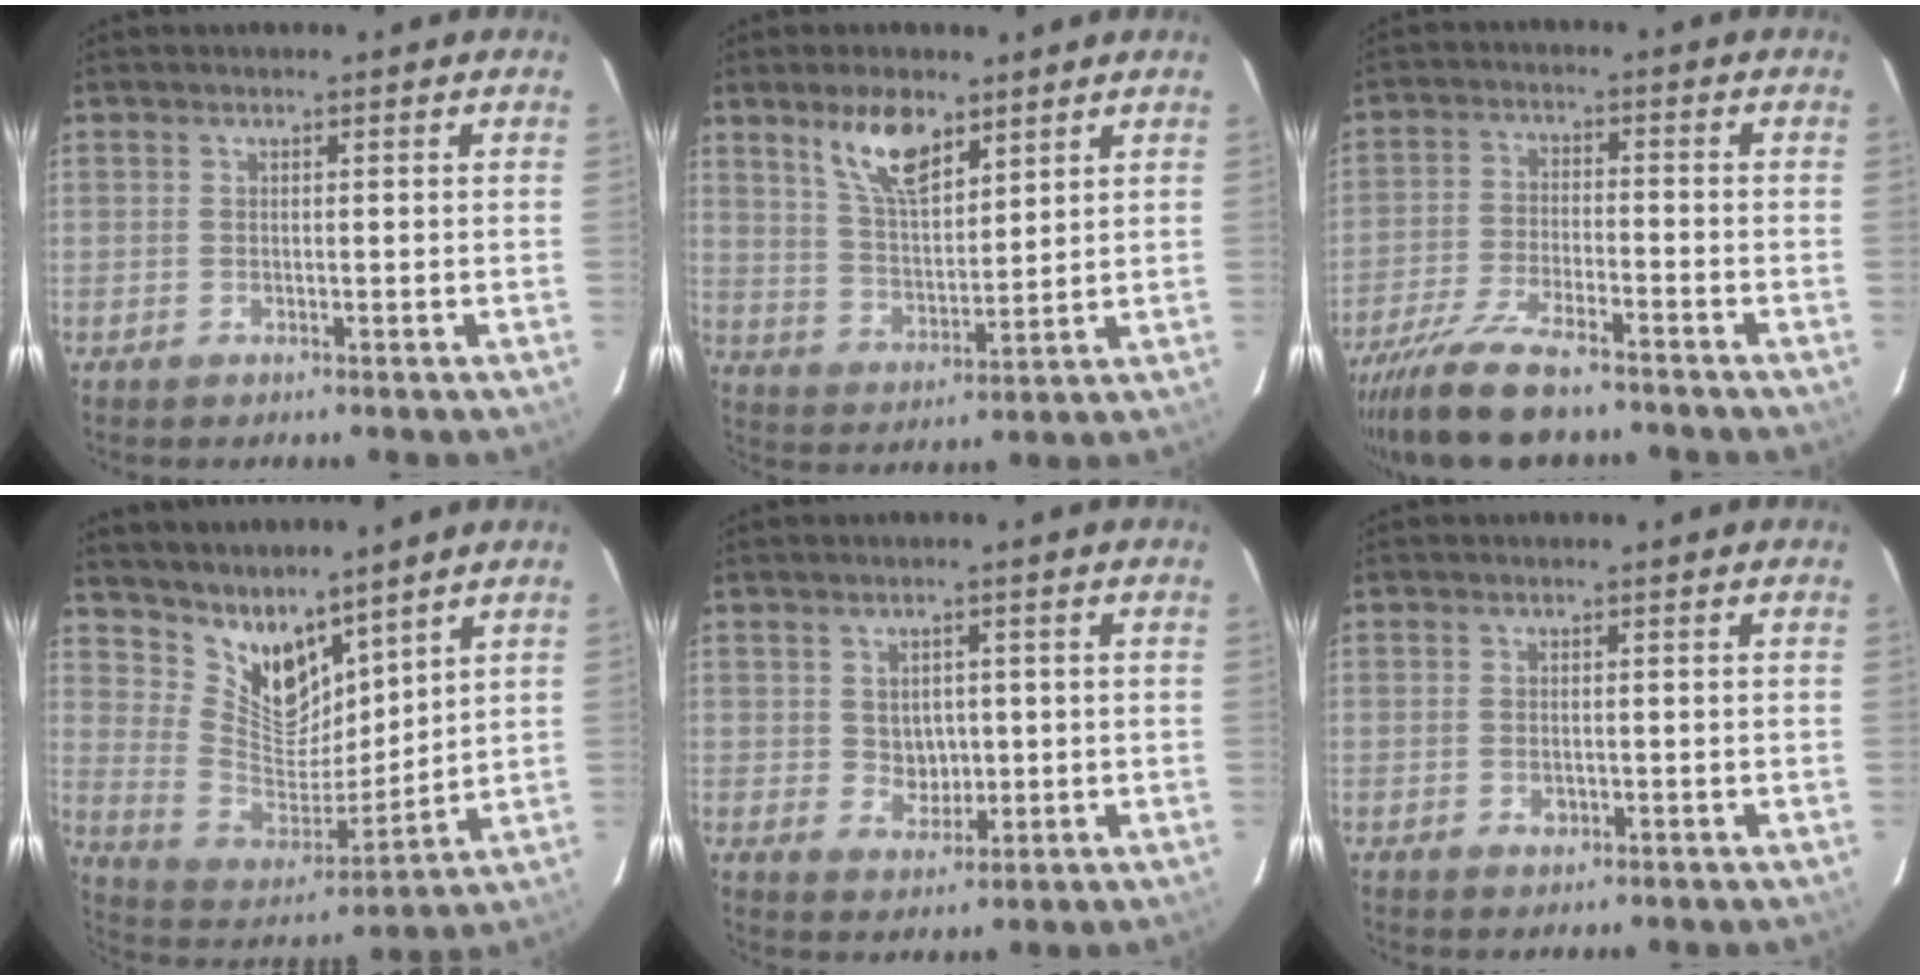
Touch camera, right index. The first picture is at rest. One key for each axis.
{"total": 10.0, "fx": 6.4, "fy": 4.1, "fz": 6.5, "tx": -0.113, "ty": 0.003, "tz": 0.127}
{"total": 13.8, "fx": -11.5, "fy": 3.3, "fz": 6.9, "tx": -0.157, "ty": -0.031, "tz": -0.203}
{"total": 12.7, "fx": 10.1, "fy": 5.7, "fz": 5.0, "tx": -0.102, "ty": -0.007, "tz": 0.206}
{"total": 4.2, "fx": 0.4, "fy": 3.7, "fz": 2.0, "tx": -0.030, "ty": 0.006, "tz": 0.015}
{"total": 1.3, "fx": -0.4, "fy": 1.0, "fz": 0.7, "tx": -0.009, "ty": 0.001, "tz": -0.005}